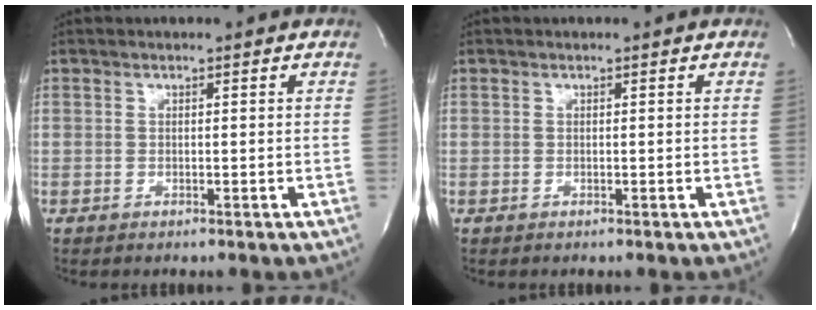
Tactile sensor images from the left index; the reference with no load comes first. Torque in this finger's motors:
{"motor_torque": [0.00, 0.00, -0.02, -0.01]}